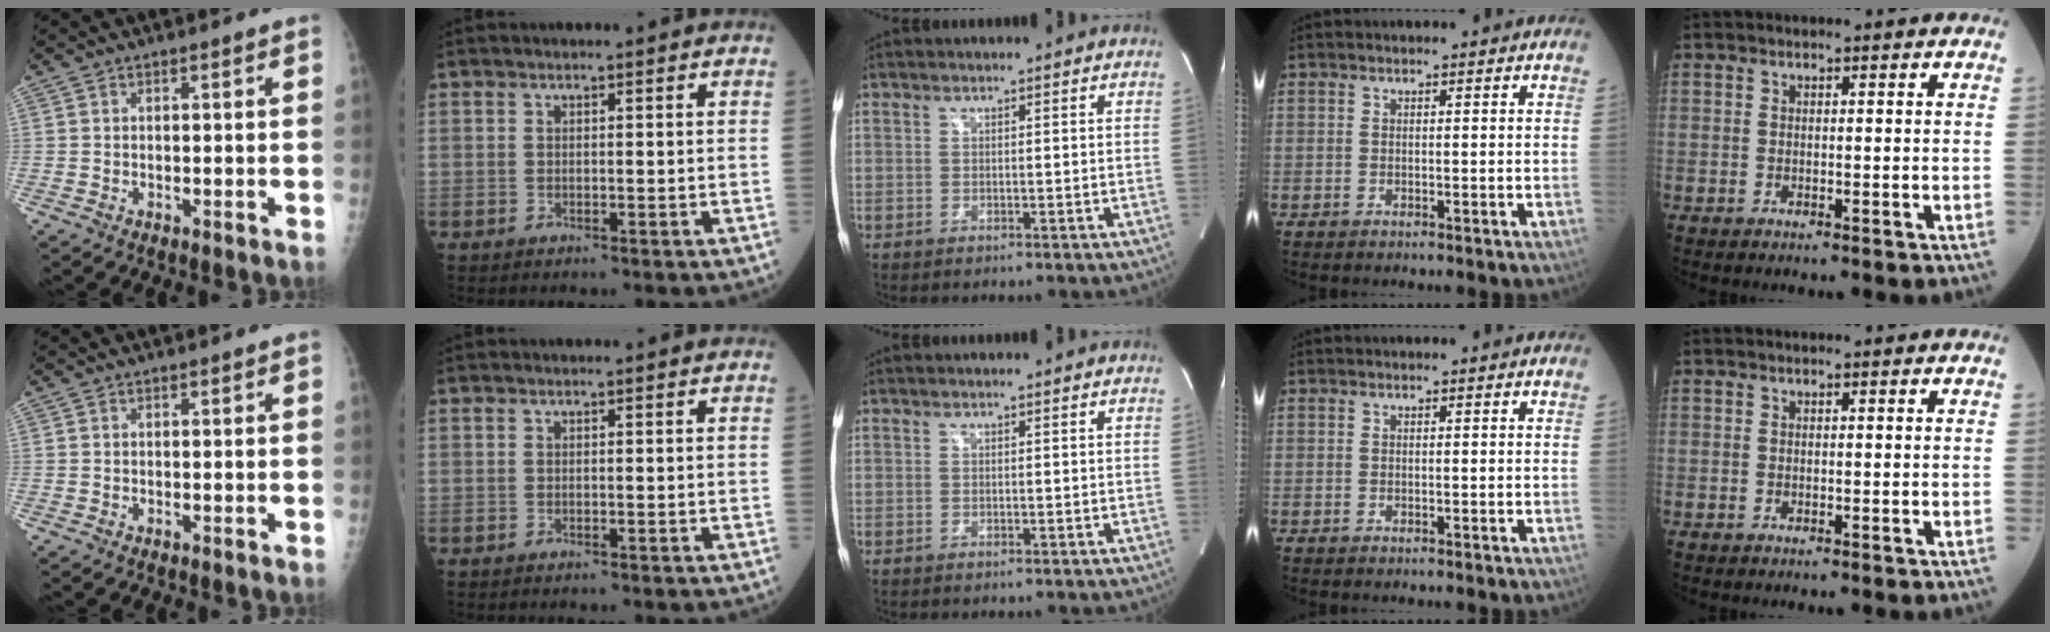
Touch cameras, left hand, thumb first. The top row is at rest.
{}